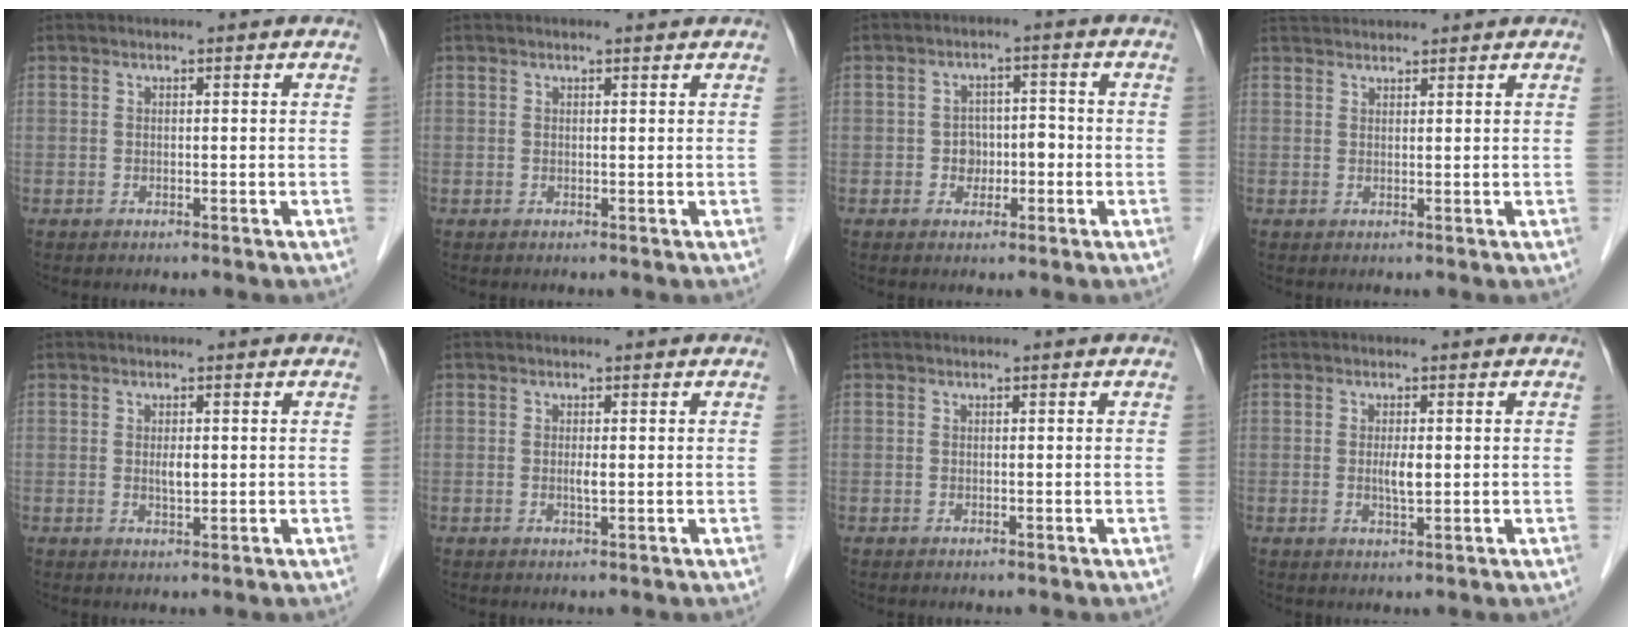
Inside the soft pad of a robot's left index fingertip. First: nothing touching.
{"total": 1.2, "force": [1.1, 0.0, 0.5], "torque": [-0.011, 0.007, 0.017]}
{"total": 3.8, "force": [-1.3, 2.9, 2.0], "torque": [-0.029, 0.015, -0.020]}
{"total": 3.8, "force": [3.7, 0.3, 0.7], "torque": [-0.013, 0.036, 0.067]}
{"total": 1.6, "force": [0.2, 0.5, 1.5], "torque": [-0.030, -0.004, 0.005]}
{"total": 1.0, "force": [0.0, 0.1, 1.0], "torque": [-0.023, -0.004, 0.000]}
{"total": 0.0}
{"total": 2.2, "force": [0.1, 0.4, 2.1], "torque": [-0.044, -0.004, 0.003]}